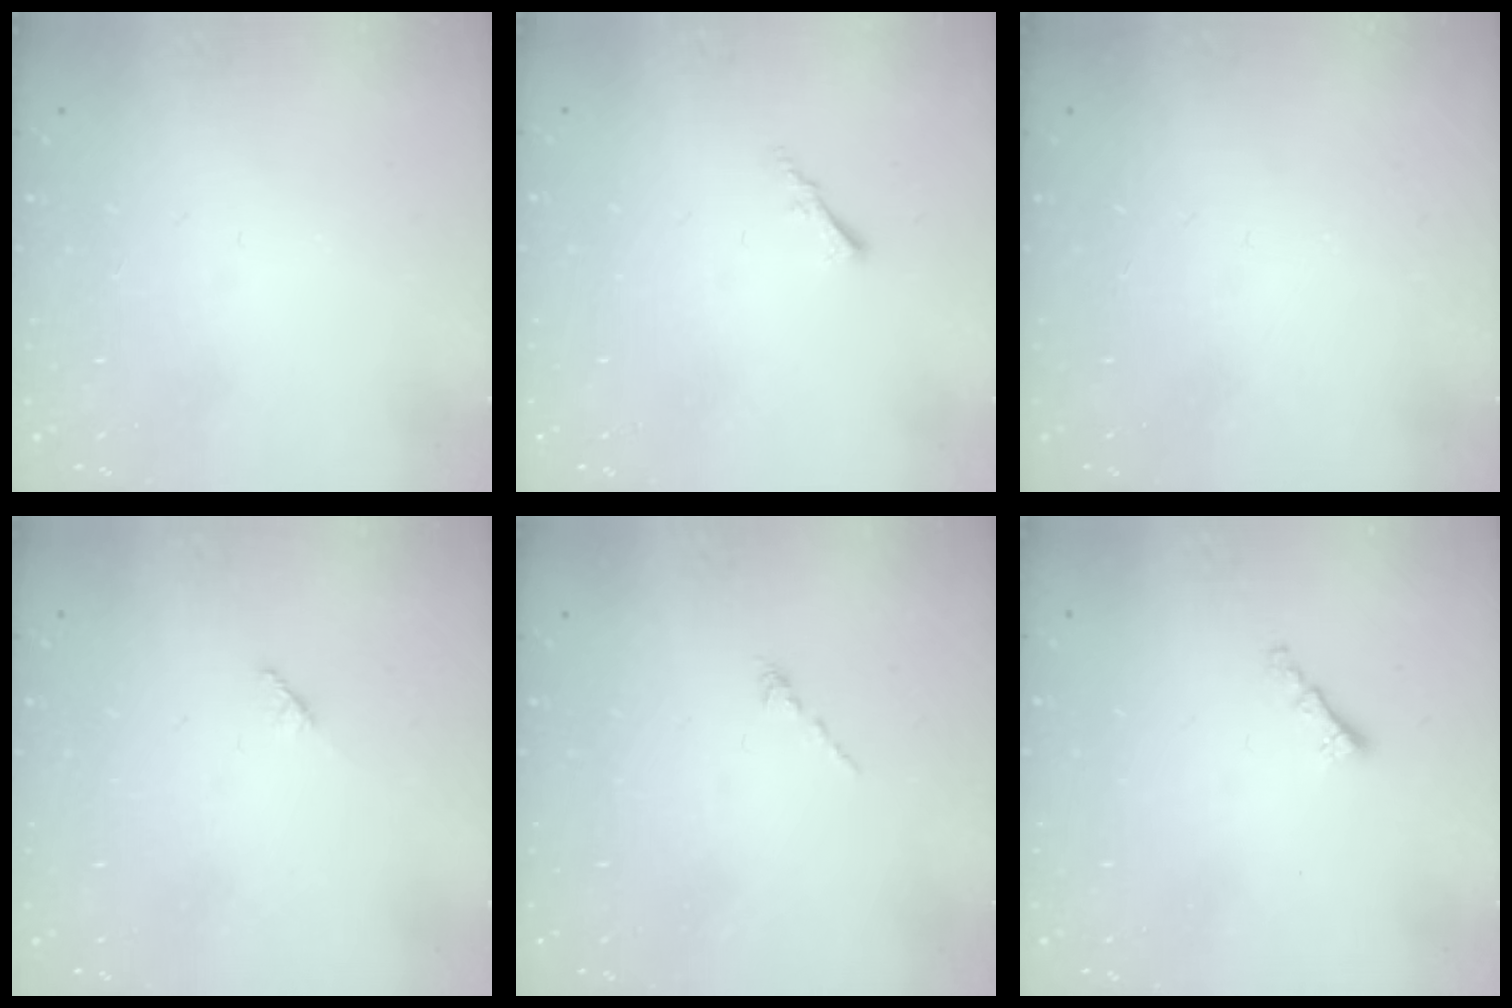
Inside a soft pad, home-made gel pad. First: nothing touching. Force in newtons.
{"total": 1.5, "press": 1.5, "slide": 0.4}
{"total": 0.0}
{"total": 1.9, "press": 1.9, "slide": 0.3}
{"total": 0.0}
{"total": 1.2, "press": 1.1, "slide": 0.5}